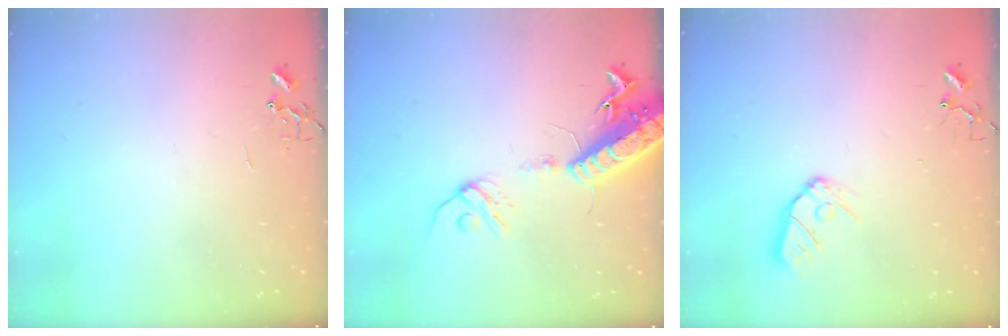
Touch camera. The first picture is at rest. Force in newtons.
{"total": 16.6, "press": 16.1, "slide": 4.0}
{"total": 9.2, "press": 9.2, "slide": 0.8}